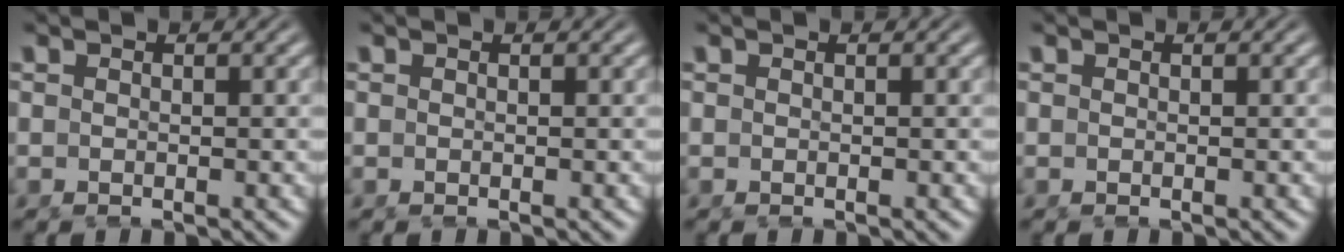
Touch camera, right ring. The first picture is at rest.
{"total": 0.0}
{"total": 0.0}
{"total": 0.0}